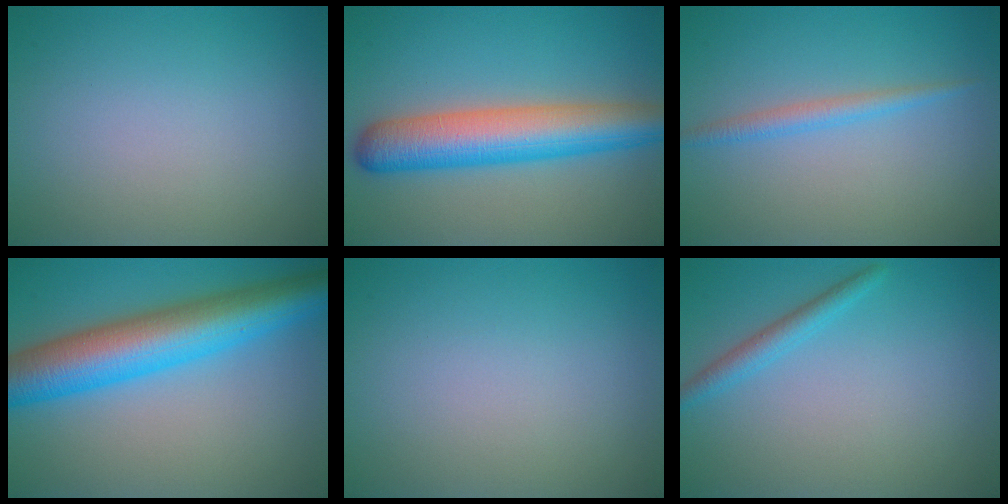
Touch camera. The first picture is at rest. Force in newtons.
{"total": 7.9, "press": 7.9, "slide": 0.2}
{"total": 1.7, "press": 1.7, "slide": 0.1}
{"total": 9.8, "press": 9.8, "slide": 0.1}
{"total": 0.0}
{"total": 1.9, "press": 1.9, "slide": 0.1}